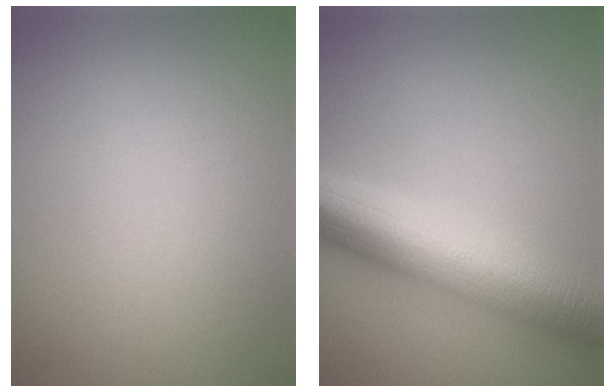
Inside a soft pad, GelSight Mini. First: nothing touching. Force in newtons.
{"total": 10.7, "press": 10.7, "slide": 0.1}